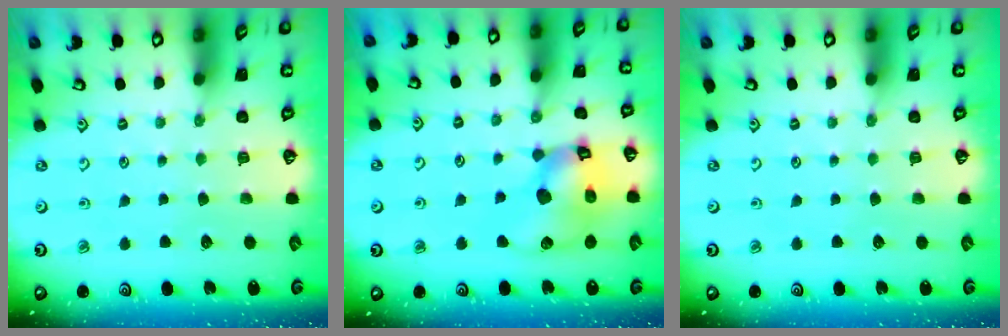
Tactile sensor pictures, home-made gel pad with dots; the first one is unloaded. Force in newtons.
{"total": 15.0, "press": 14.9, "slide": 2.2}
{"total": 0.0}